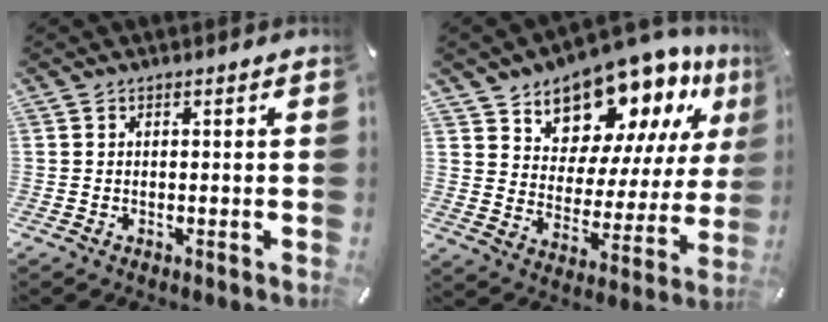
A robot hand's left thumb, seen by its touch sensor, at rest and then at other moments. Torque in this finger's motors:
{"motor_torque": [1.25, 1.26, 1.55, -1.22, 0.42]}